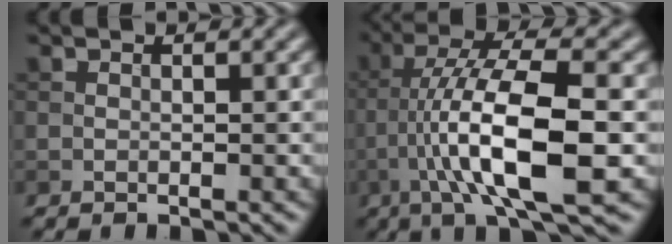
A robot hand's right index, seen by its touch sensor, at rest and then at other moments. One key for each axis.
{"total": 10.6, "fx": -2.6, "fy": 2.5, "fz": 10.0, "tx": -0.171, "ty": 0.019, "tz": -0.049}